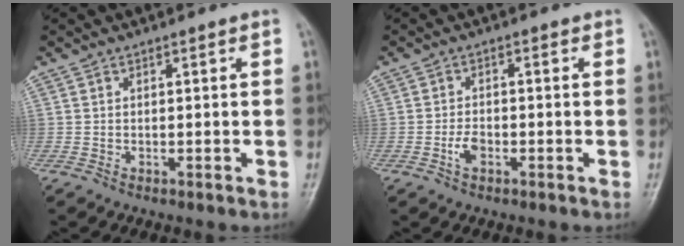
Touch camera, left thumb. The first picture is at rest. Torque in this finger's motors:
{"motor_torque": [-0.09, 0.13, 0.52, 0.25, 0.00]}